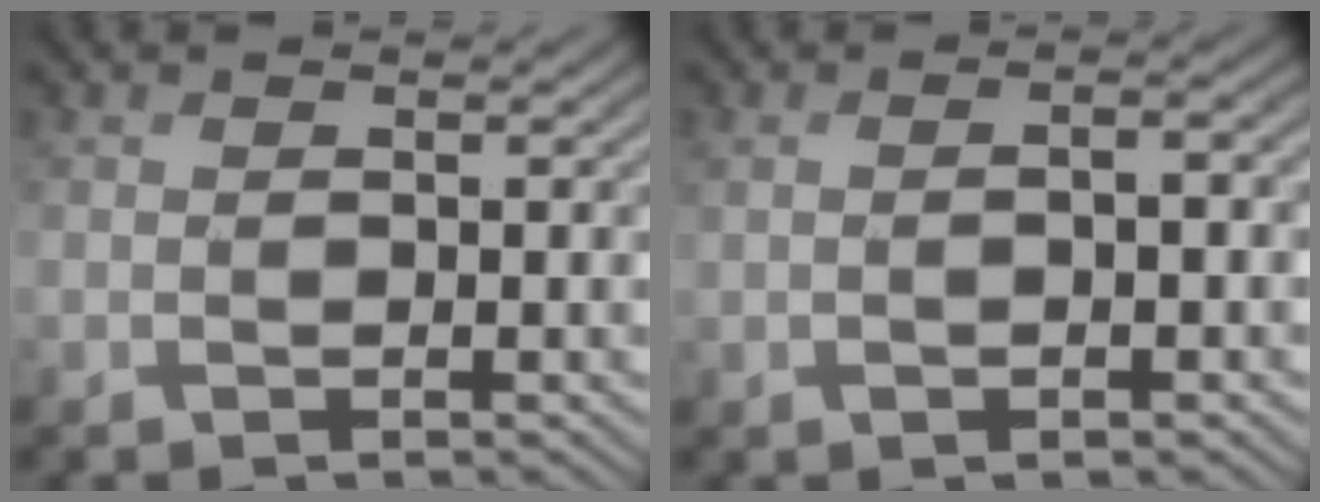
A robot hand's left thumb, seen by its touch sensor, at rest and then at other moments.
{"total": 3.4, "force": [-0.4, 1.1, 3.2], "torque": [-0.059, -0.004, -0.003]}